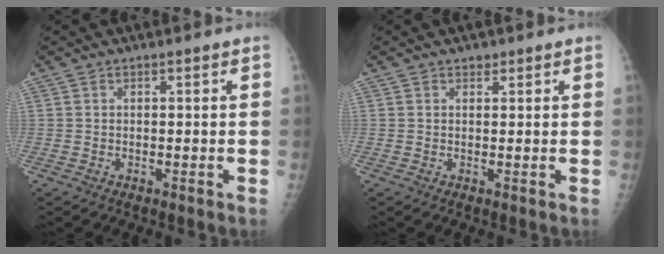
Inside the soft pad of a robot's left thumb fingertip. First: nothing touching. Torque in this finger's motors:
{"motor_torque": [0.03, -0.01, 0.04, 0.03, 0.00]}